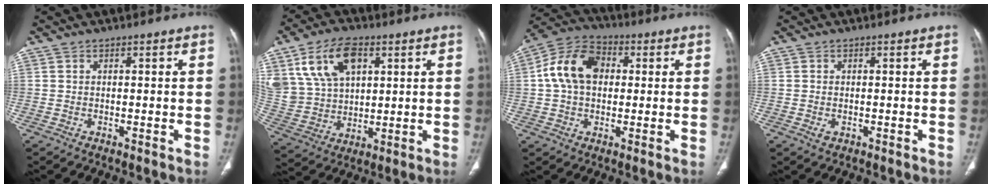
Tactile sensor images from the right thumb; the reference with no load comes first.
{"total": 16.4, "force": [7.3, 10.3, 10.4], "torque": [-0.191, -0.016, 0.154]}
{"total": 12.4, "force": [1.6, 8.8, 8.6], "torque": [-0.145, 0.025, 0.020]}
{"total": 1.4, "force": [-0.3, 0.9, 0.9], "torque": [-0.021, 0.002, -0.002]}